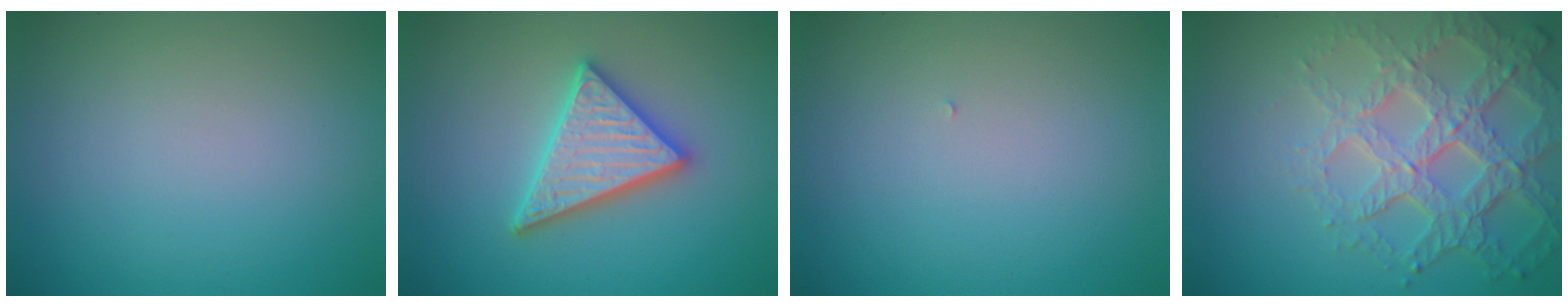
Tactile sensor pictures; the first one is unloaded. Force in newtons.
{"total": 4.7, "press": 4.6, "slide": 0.7}
{"total": 0.0}
{"total": 7.0, "press": 5.0, "slide": 4.9}